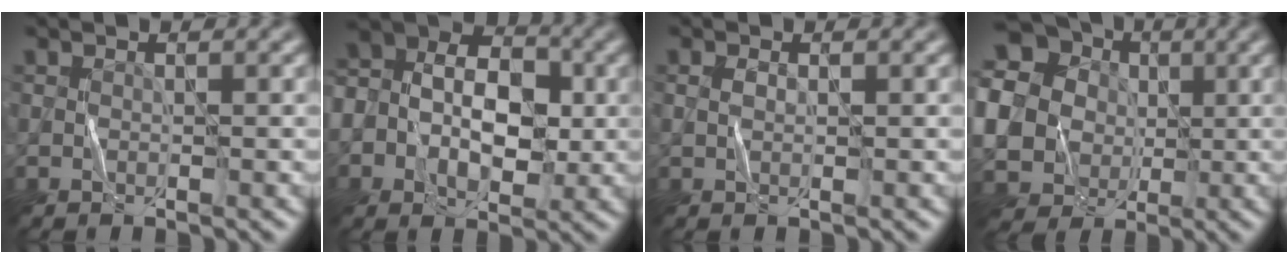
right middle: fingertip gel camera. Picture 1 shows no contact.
{"total": 8.7, "force": [0.4, 6.1, 6.1], "torque": [-0.089, 0.022, -0.012]}
{"total": 0.7, "force": [0.1, 0.3, 0.7], "torque": [-0.019, 0.002, 0.002]}
{"total": 21.0, "force": [2.1, 19.4, 7.7], "torque": [-0.215, 0.005, -0.003]}